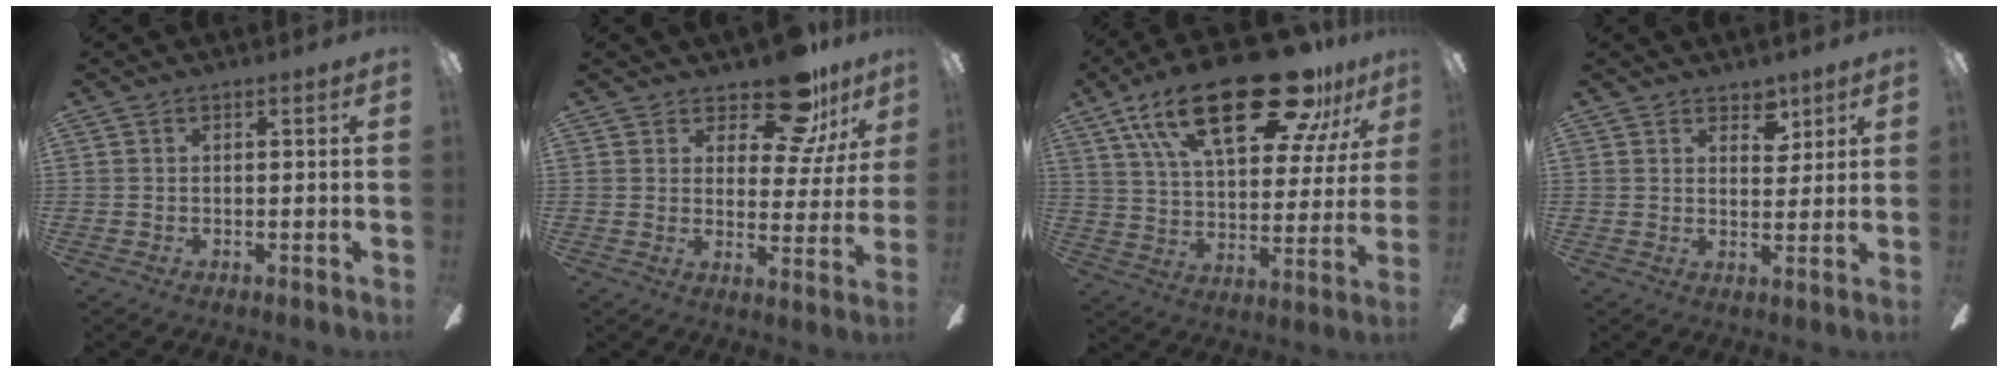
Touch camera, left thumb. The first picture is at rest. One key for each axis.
{"total": 11.7, "fx": 8.2, "fy": 5.6, "fz": 6.3, "tx": -0.072, "ty": -0.044, "tz": 0.142}
{"total": 29.7, "fx": 17.9, "fy": 12.3, "fz": 20.3, "tx": -0.332, "ty": -0.090, "tz": 0.298}
{"total": 5.1, "fx": 3.8, "fy": 2.8, "fz": 1.8, "tx": -0.006, "ty": -0.020, "tz": 0.063}